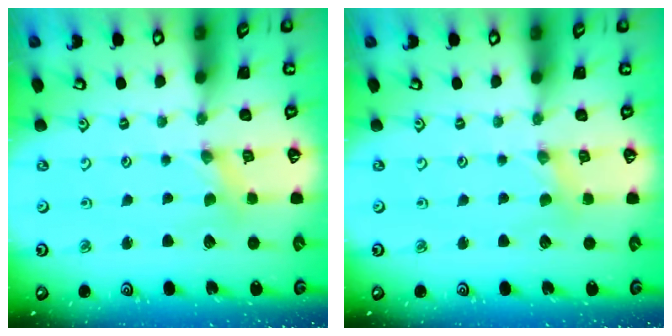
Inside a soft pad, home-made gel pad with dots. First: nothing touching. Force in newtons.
{"total": 1.3, "press": 1.2, "slide": 0.3}